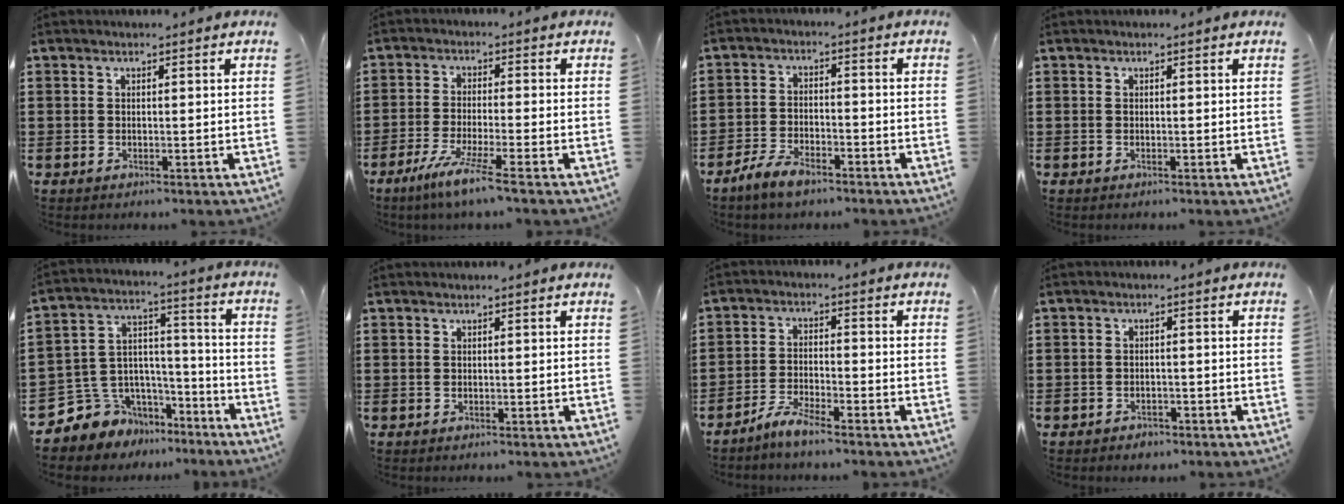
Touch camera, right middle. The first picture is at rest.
{"total": 5.6, "force": [-4.1, -0.3, 3.8], "torque": [-0.082, -0.018, -0.078]}
{"total": 4.6, "force": [-3.6, 1.6, 2.3], "torque": [-0.051, 0.005, -0.072]}
{"total": 0.0}
{"total": 6.9, "force": [-4.7, 5.0, -1.1], "torque": [-0.014, -0.006, -0.091]}
{"total": 0.0}
{"total": 4.1, "force": [-3.8, 0.2, 1.5], "torque": [-0.041, -0.002, -0.077]}
{"total": 1.6, "force": [-1.4, 0.8, 0.1], "torque": [-0.006, 0.001, -0.033]}